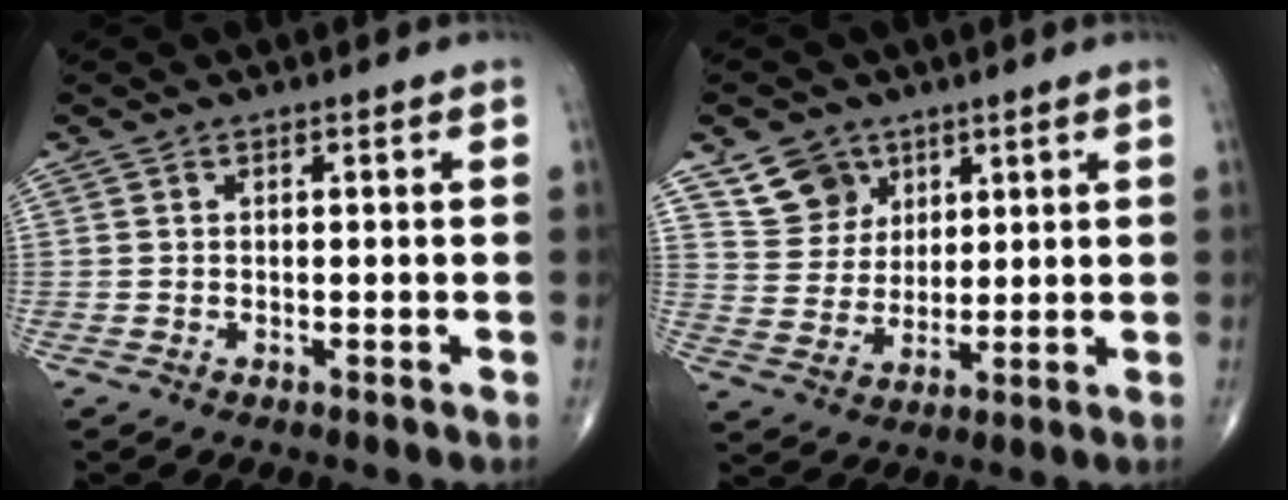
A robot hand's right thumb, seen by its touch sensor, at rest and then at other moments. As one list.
[{"total": 8.0, "force": [4.8, 6.1, 1.7], "torque": [0.000, -0.032, 0.096]}]